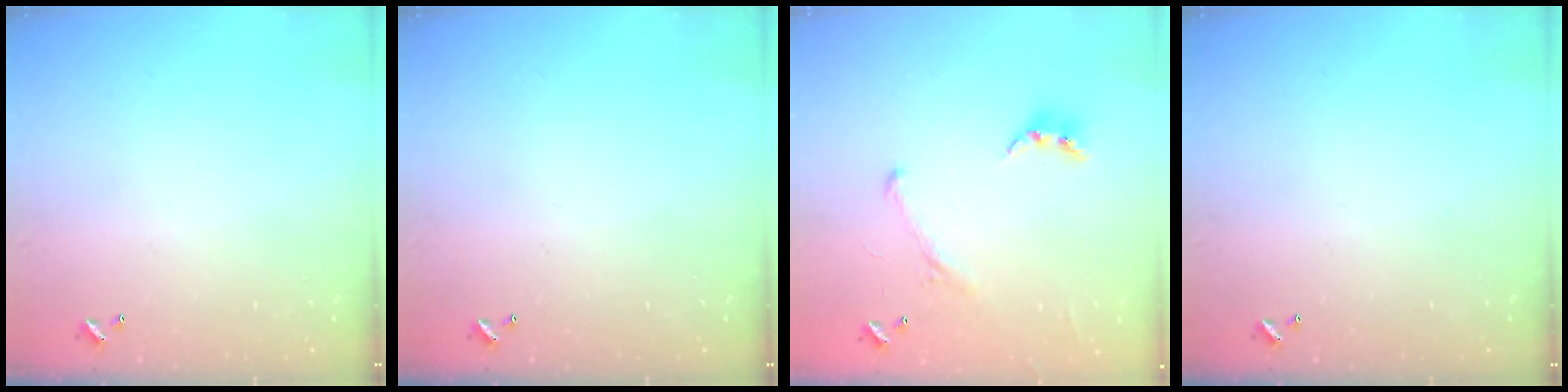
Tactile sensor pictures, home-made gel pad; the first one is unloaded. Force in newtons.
{"total": 0.0}
{"total": 1.6, "press": 1.4, "slide": 0.8}
{"total": 0.0}